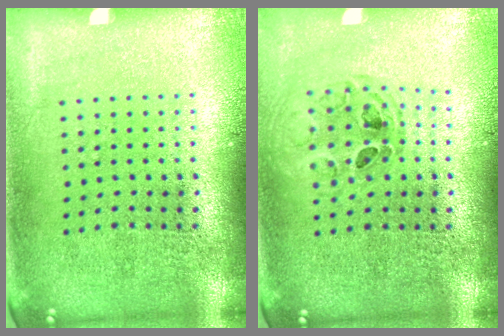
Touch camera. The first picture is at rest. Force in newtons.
{"total": 0.8, "press": 0.8, "slide": 0.0}